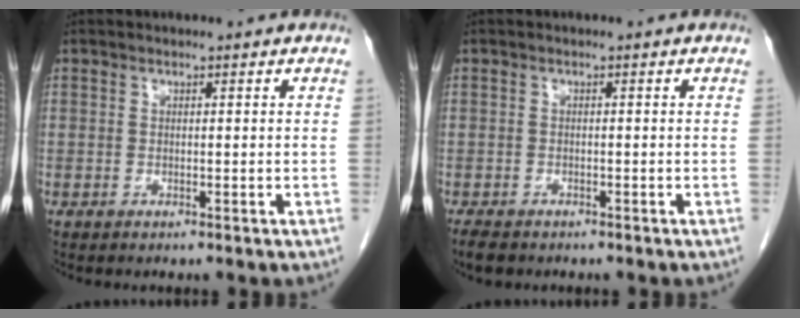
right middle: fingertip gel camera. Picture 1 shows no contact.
{"total": 3.0, "force": [-2.4, 1.3, 1.2], "torque": [-0.026, -0.005, -0.034]}